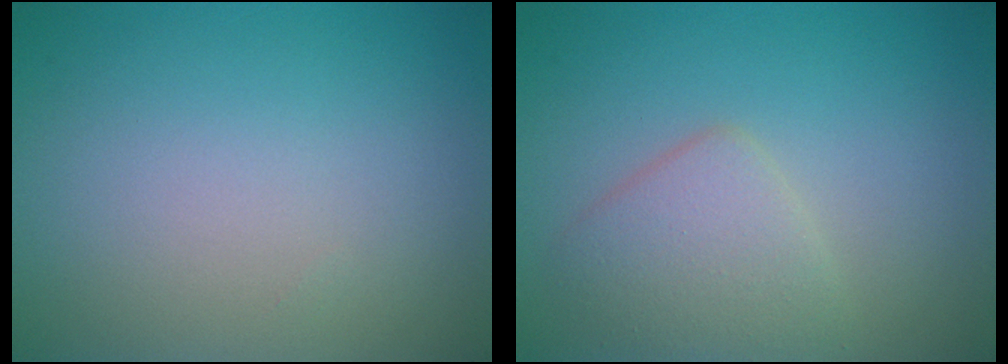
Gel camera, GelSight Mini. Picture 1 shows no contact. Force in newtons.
{"total": 3.1, "press": 3.1, "slide": 0.4}